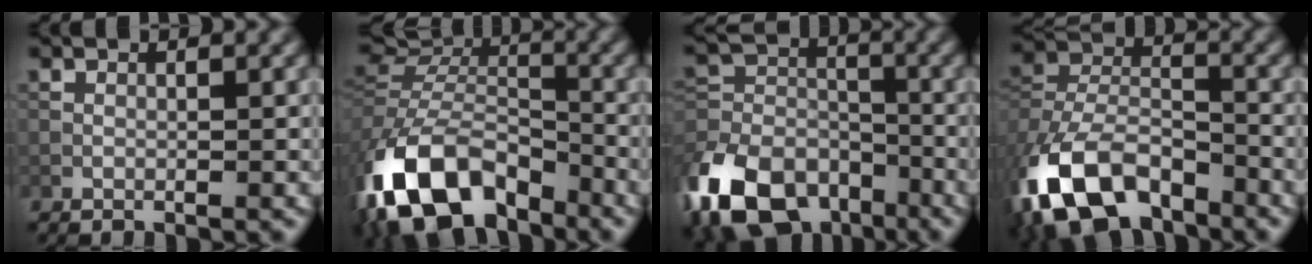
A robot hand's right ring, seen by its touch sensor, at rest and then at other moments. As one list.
[{"total": 13.0, "force": [-7.3, 7.9, 7.3], "torque": [-0.159, -0.002, -0.142]}, {"total": 12.8, "force": [-7.8, 7.7, 6.6], "torque": [-0.145, -0.001, -0.158]}, {"total": 12.8, "force": [-7.4, 7.2, 7.6], "torque": [-0.168, -0.008, -0.142]}]